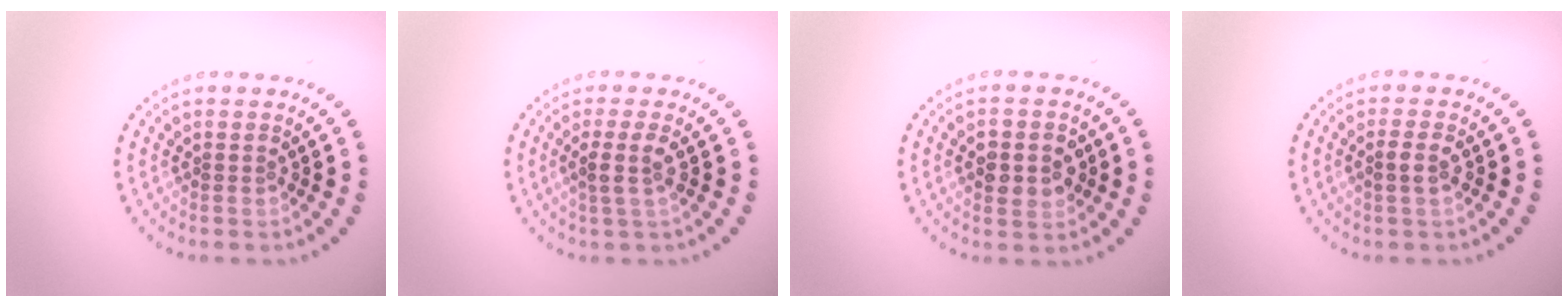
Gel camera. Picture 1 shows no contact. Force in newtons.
{"total": 2.0, "press": 1.5, "slide": 1.3}
{"total": 3.4, "press": 3.4, "slide": 0.1}
{"total": 1.5, "press": 1.4, "slide": 0.4}